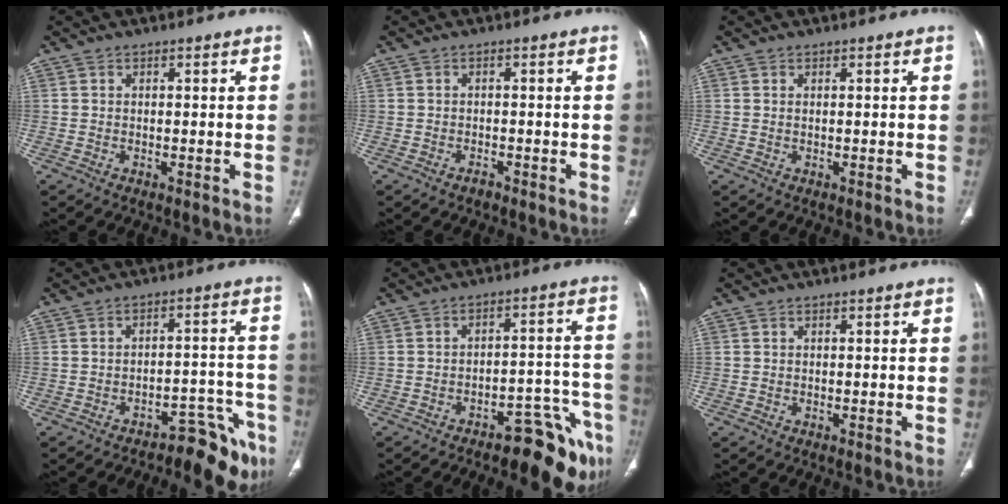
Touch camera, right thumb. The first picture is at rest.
{"total": 1.1, "force": [-0.8, 0.6, 0.3], "torque": [-0.006, 0.004, -0.014]}
{"total": 0.0}
{"total": 10.8, "force": [-8.0, 4.5, 5.6], "torque": [-0.031, 0.083, -0.111]}
{"total": 14.3, "force": [-9.2, 5.2, 9.7], "torque": [-0.065, 0.075, -0.121]}
{"total": 0.0}